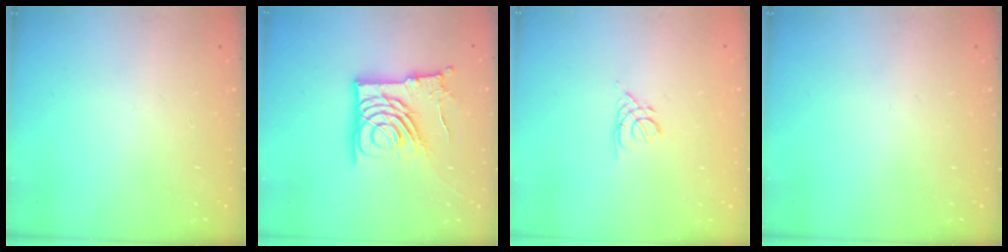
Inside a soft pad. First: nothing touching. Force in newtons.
{"total": 15.5, "press": 15.5, "slide": 1.2}
{"total": 2.2, "press": 2.2, "slide": 0.4}
{"total": 0.0}